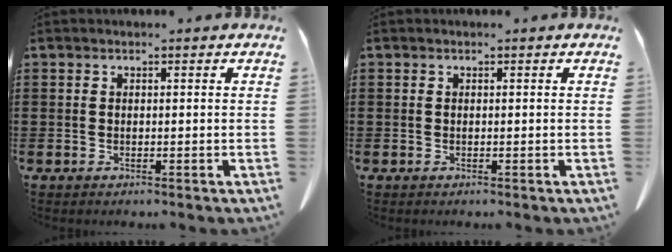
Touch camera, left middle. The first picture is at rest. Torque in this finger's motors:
{"motor_torque": [-0.01, 0.01, 0.00, 0.00]}